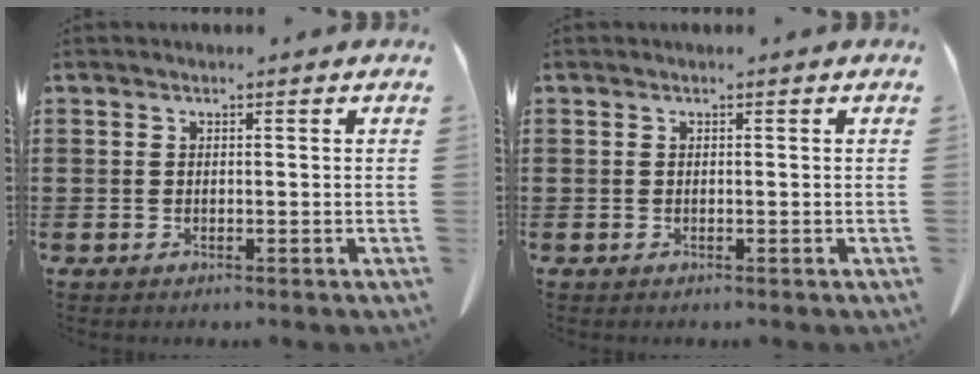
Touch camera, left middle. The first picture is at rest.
{"total": 0.0}